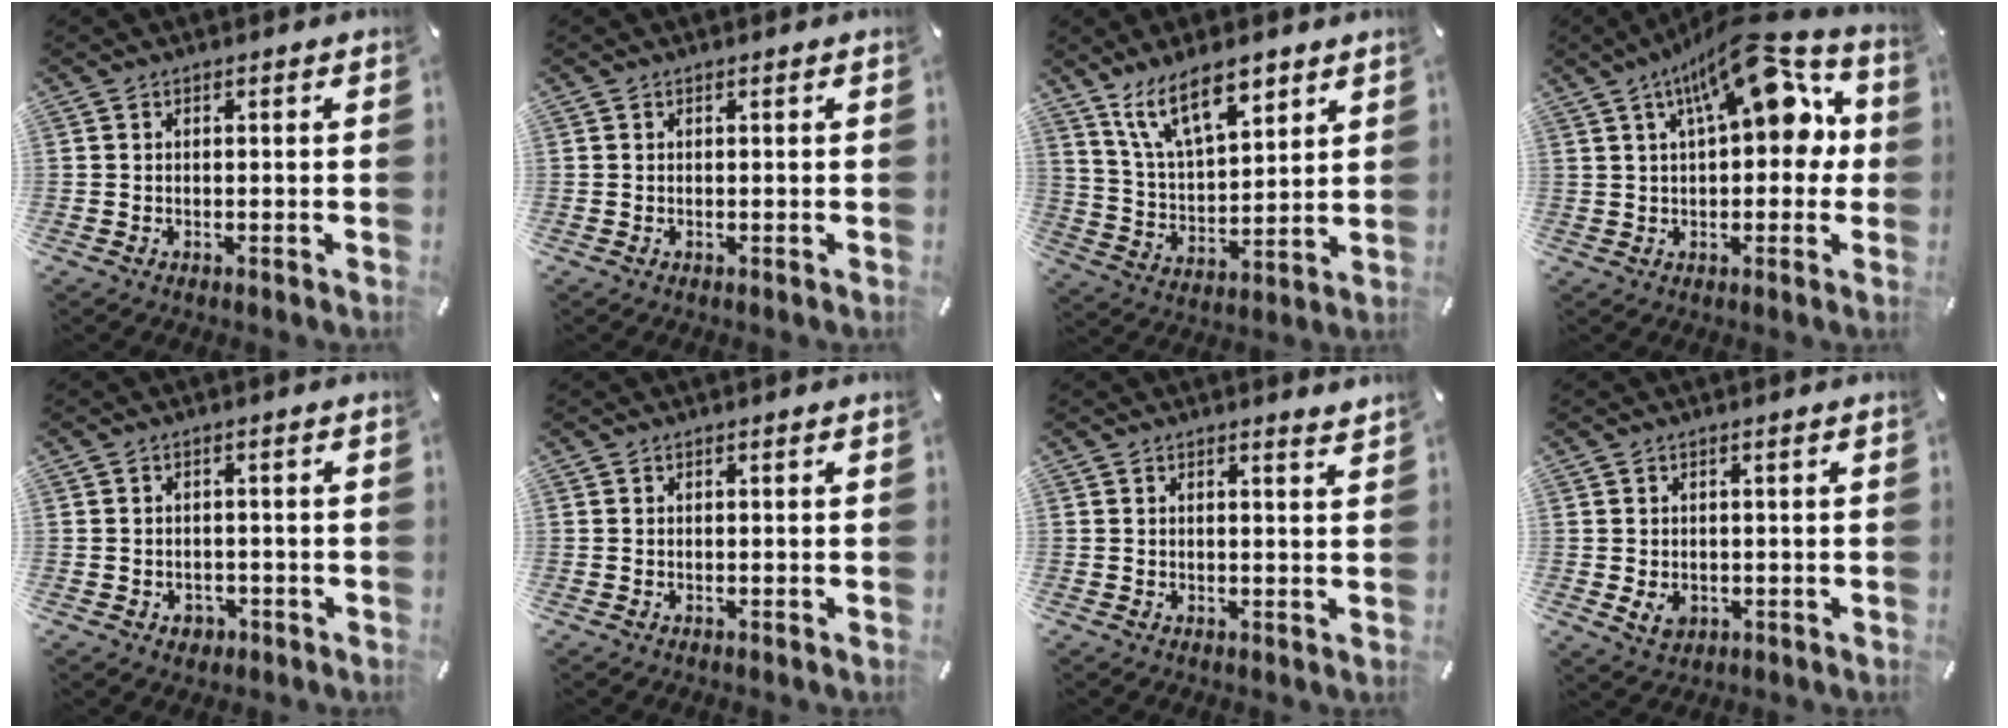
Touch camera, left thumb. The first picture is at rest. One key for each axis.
{"total": 0.0}
{"total": 13.7, "fx": 9.4, "fy": 5.8, "fz": 8.0, "tx": -0.157, "ty": -0.032, "tz": 0.174}
{"total": 17.3, "fx": 7.6, "fy": 7.2, "fz": 13.7, "tx": -0.200, "ty": -0.027, "tz": 0.123}
{"total": 2.7, "fx": -1.0, "fy": 2.3, "fz": 1.0, "tx": -0.018, "ty": 0.004, "tz": -0.020}
{"total": 0.0}
{"total": 1.5, "fx": 1.4, "fy": -0.2, "fz": 0.5, "tx": -0.003, "ty": -0.011, "tz": 0.023}
{"total": 3.2, "fx": -0.3, "fy": 2.6, "fz": 1.8, "tx": -0.029, "ty": -0.002, "tz": -0.006}